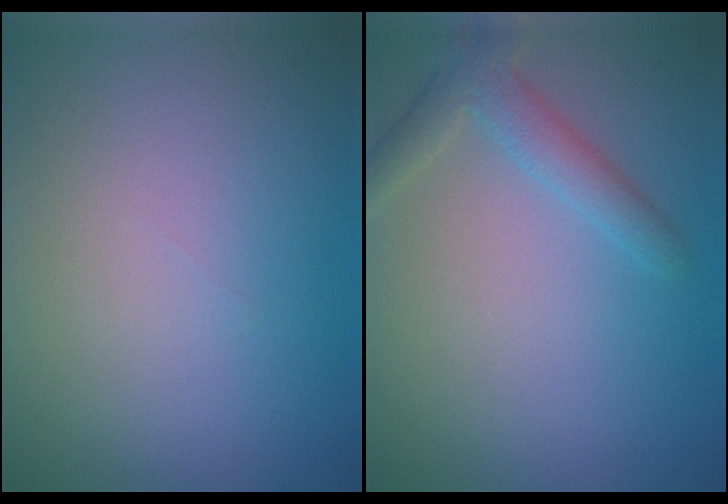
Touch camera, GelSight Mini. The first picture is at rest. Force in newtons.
{"total": 2.8, "press": 2.8, "slide": 0.0}